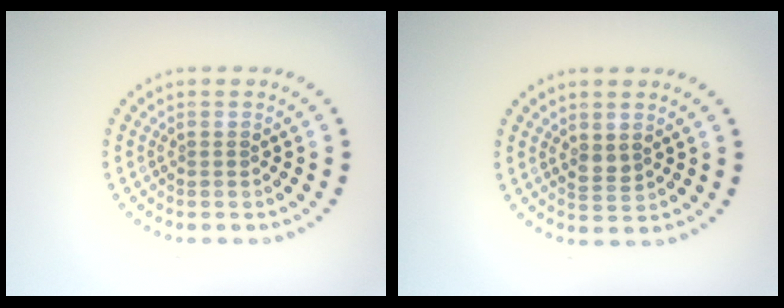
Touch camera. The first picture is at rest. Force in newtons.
{"total": 1.4, "press": 1.3, "slide": 0.5}